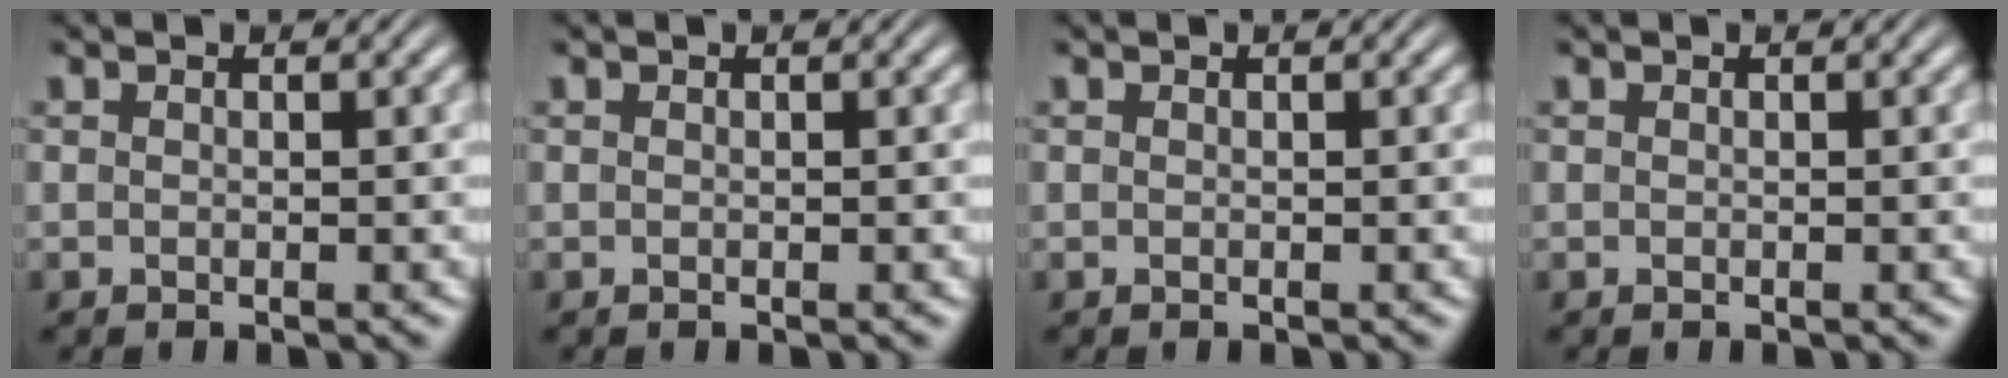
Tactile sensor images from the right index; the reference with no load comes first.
{"total": 0.0}
{"total": 0.0}
{"total": 0.0}